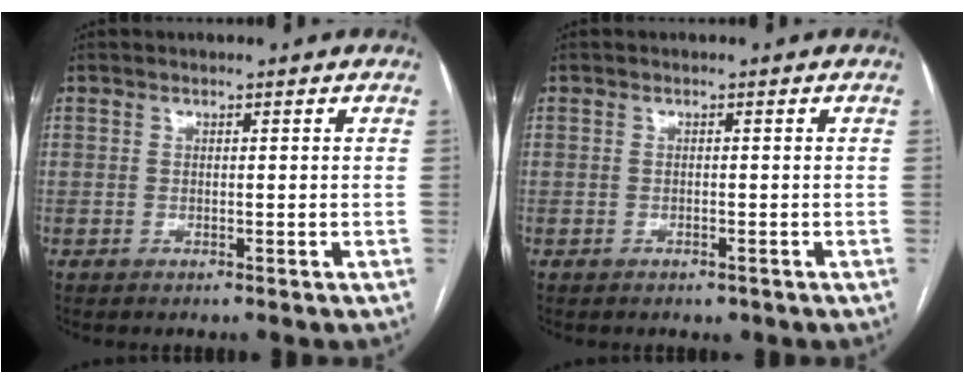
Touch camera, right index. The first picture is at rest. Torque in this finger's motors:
{"motor_torque": [0.06, 0.03, 0.04, -0.03]}